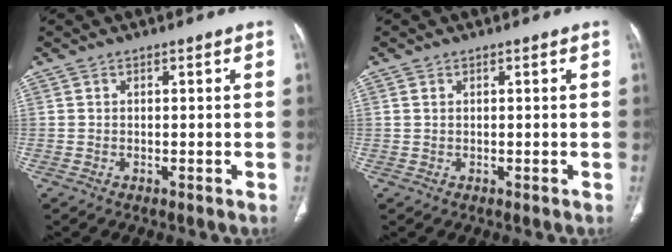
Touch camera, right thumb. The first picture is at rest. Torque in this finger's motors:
{"motor_torque": [-0.38, 0.16, 0.19, -0.22, -0.02]}